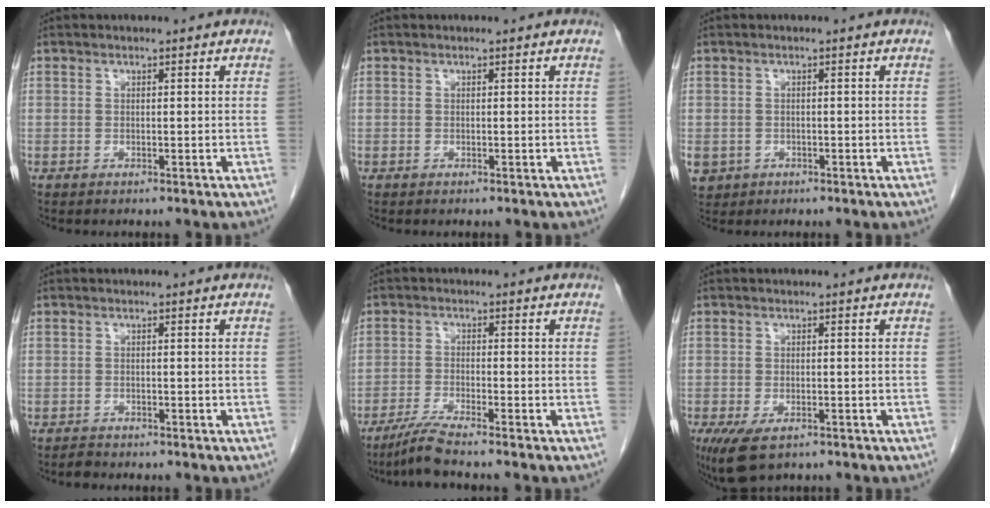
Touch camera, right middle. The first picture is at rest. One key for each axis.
{"total": 0.0}
{"total": 4.6, "fx": -2.0, "fy": 4.0, "fz": 1.2, "tx": -0.031, "ty": -0.001, "tz": -0.028}
{"total": 0.9, "fx": -0.9, "fy": 0.2, "fz": 0.0, "tx": -0.005, "ty": -0.002, "tz": -0.016}
{"total": 4.2, "fx": -3.5, "fy": -1.1, "fz": 2.0, "tx": -0.047, "ty": -0.018, "tz": -0.076}
{"total": 5.7, "fx": -3.4, "fy": 2.6, "fz": 3.7, "tx": -0.071, "ty": -0.012, "tz": -0.054}